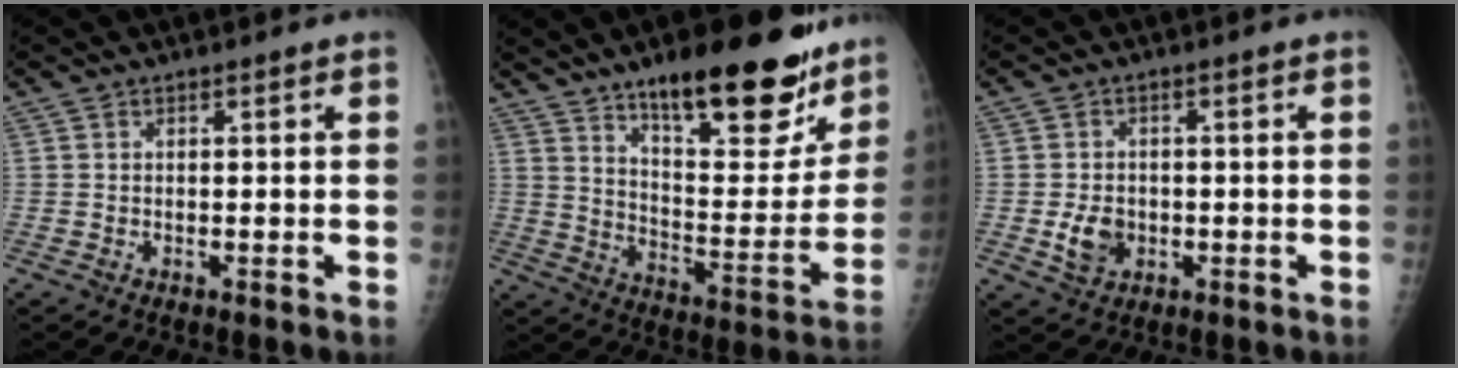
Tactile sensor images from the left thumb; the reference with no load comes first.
{"total": 24.1, "force": [16.4, 8.1, 15.7], "torque": [-0.174, -0.086, 0.248]}
{"total": 4.8, "force": [-1.0, 3.7, 2.8], "torque": [-0.040, 0.004, -0.011]}